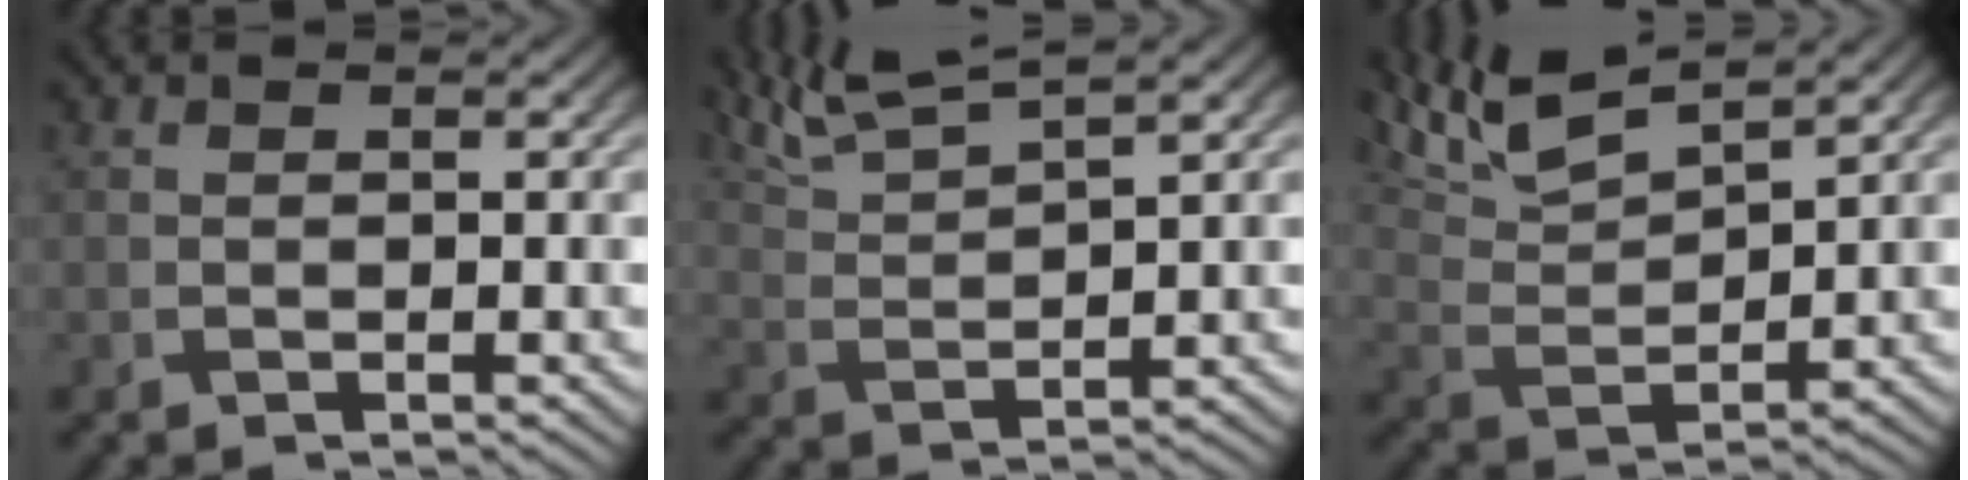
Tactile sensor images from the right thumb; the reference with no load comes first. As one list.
[{"total": 7.0, "force": [5.7, 1.0, 4.1], "torque": [-0.094, 0.020, 0.111]}, {"total": 9.8, "force": [7.5, 2.3, 5.9], "torque": [-0.138, 0.015, 0.149]}]